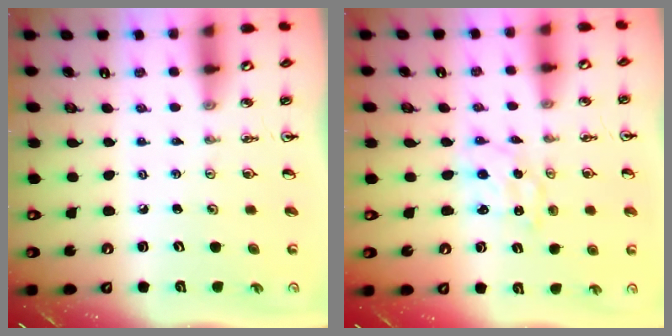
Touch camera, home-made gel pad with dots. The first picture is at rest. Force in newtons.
{"total": 1.4, "press": 1.4, "slide": 0.1}